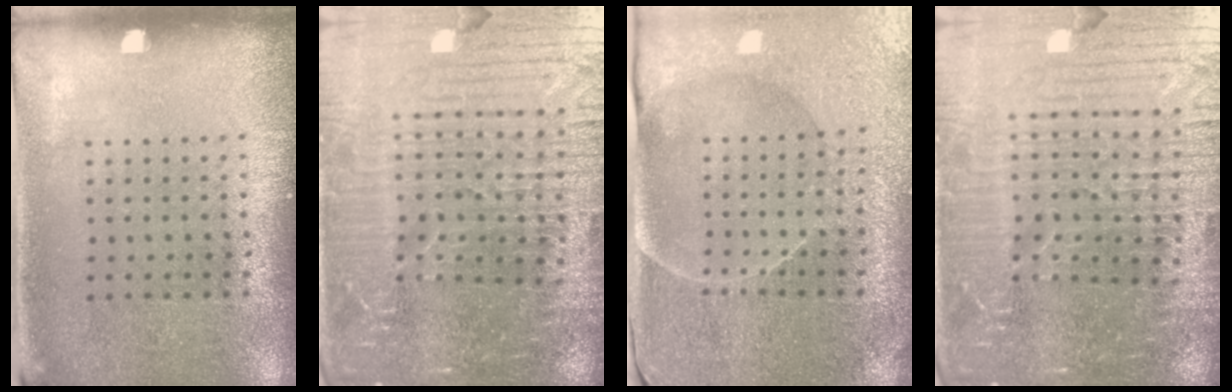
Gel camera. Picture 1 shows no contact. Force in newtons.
{"total": 5.6, "press": 5.1, "slide": 2.2}
{"total": 3.8, "press": 3.7, "slide": 0.8}
{"total": 5.6, "press": 5.1, "slide": 2.2}